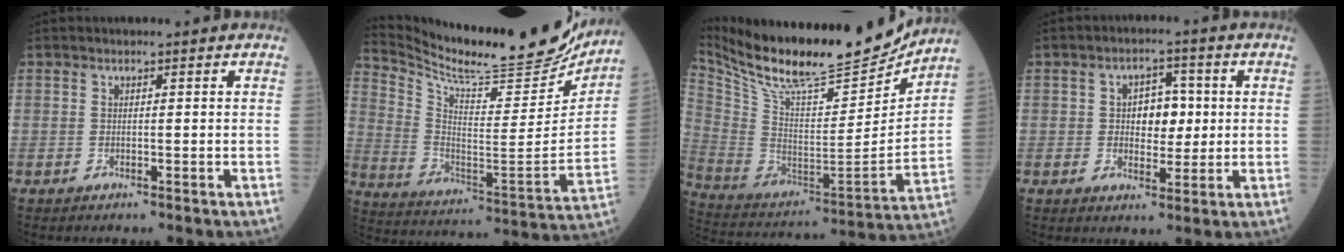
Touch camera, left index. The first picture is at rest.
{"total": 23.8, "force": [22.0, 2.3, 8.8], "torque": [-0.165, -0.074, 0.327]}
{"total": 25.3, "force": [22.2, 4.0, 11.3], "torque": [-0.217, -0.042, 0.355]}
{"total": 5.5, "force": [0.5, 3.4, 4.3], "torque": [-0.064, 0.012, 0.009]}